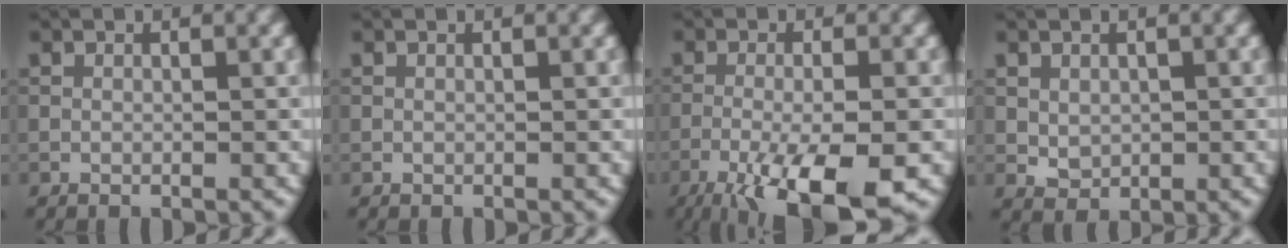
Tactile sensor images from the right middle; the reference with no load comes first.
{"total": 0.0}
{"total": 10.2, "force": [-5.5, 2.7, 8.1], "torque": [-0.147, -0.019, -0.094]}
{"total": 1.6, "force": [0.3, 1.3, 0.9], "torque": [-0.016, -0.004, 0.010]}